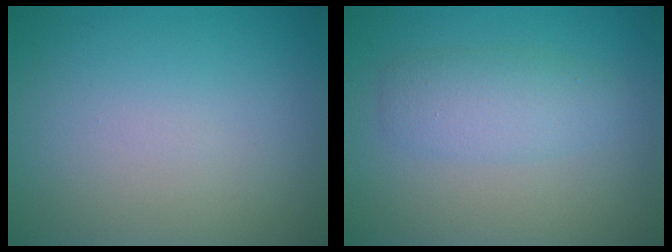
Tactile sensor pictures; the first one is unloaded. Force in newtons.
{"total": 2.9, "press": 2.9, "slide": 0.1}